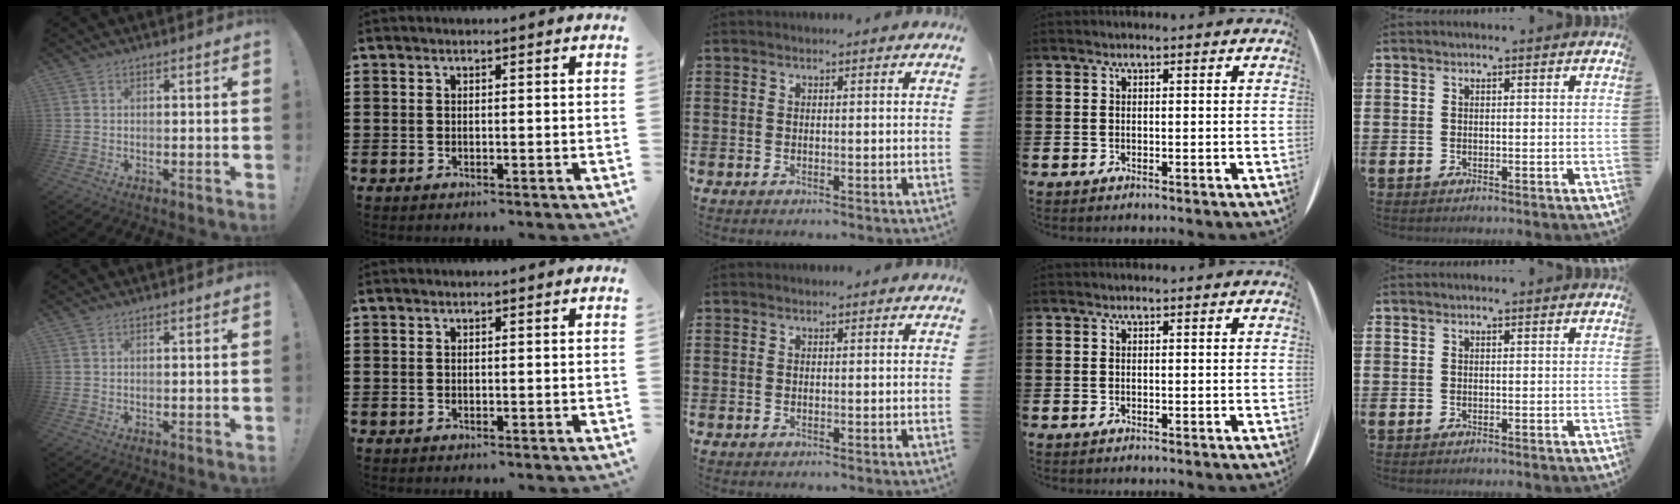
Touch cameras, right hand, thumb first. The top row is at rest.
{}